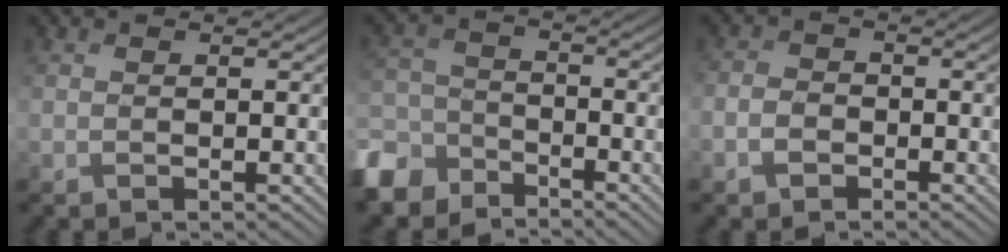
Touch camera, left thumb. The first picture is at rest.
{"total": 8.2, "force": [-6.0, 4.8, 2.9], "torque": [-0.080, -0.010, -0.136]}
{"total": 2.3, "force": [-1.3, 1.7, 1.0], "torque": [-0.020, 0.000, -0.034]}